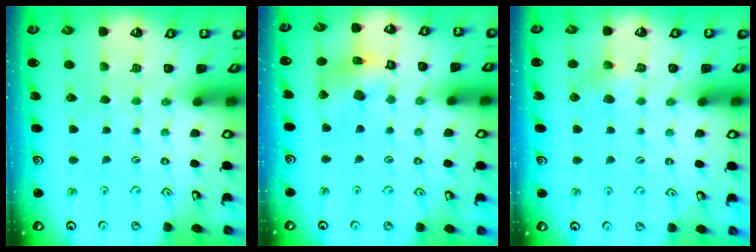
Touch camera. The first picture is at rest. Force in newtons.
{"total": 12.9, "press": 12.8, "slide": 1.6}
{"total": 3.4, "press": 3.4, "slide": 0.3}